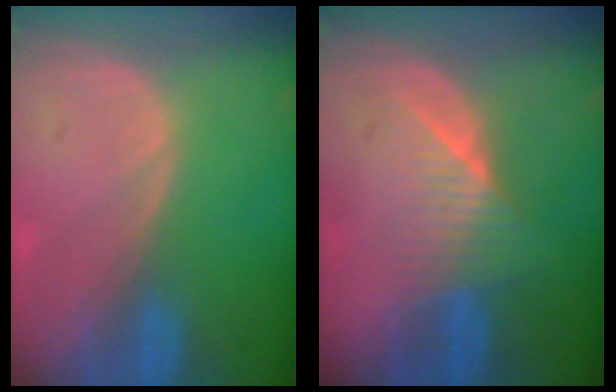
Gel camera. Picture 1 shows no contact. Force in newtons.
{"total": 6.3, "press": 5.9, "slide": 2.4}